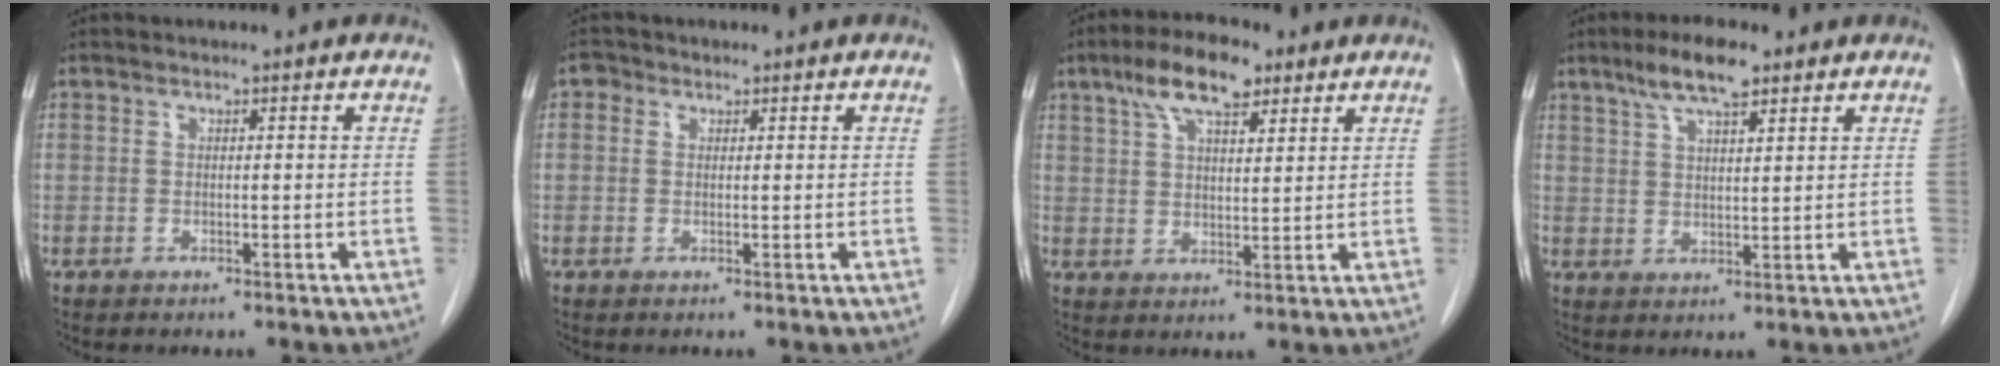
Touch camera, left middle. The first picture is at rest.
{"total": 1.5, "force": [0.7, 1.3, 0.4], "torque": [-0.002, 0.005, 0.006]}
{"total": 9.1, "force": [5.7, 3.1, 6.4], "torque": [-0.120, 0.017, 0.101]}
{"total": 7.1, "force": [4.9, 1.5, 4.9], "torque": [-0.098, 0.010, 0.089]}